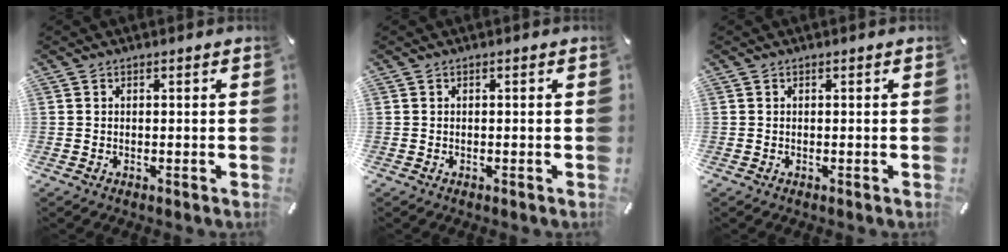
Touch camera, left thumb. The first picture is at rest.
{"total": 0.0}
{"total": 0.0}